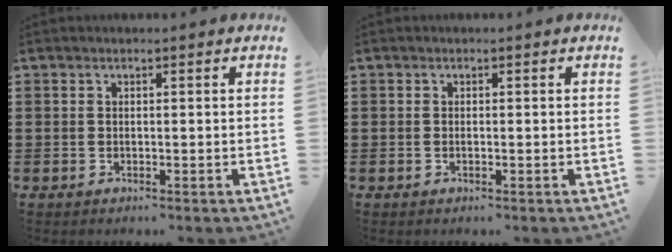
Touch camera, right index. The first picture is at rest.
{"total": 0.0}